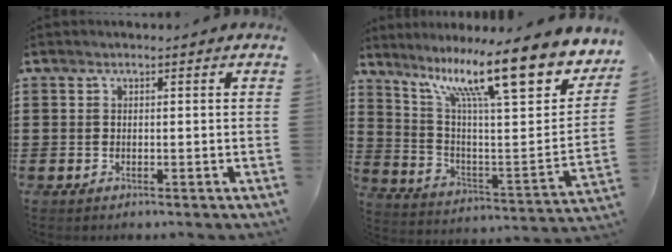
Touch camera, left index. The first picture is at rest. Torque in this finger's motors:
{"motor_torque": [1.08, -1.06, 1.05, 0.21]}